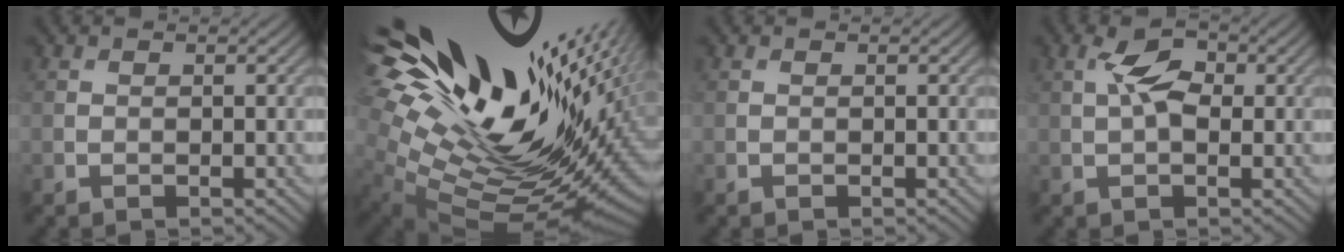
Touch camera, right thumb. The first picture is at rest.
{"total": 19.7, "force": [6.9, 9.0, 16.2], "torque": [-0.295, 0.016, 0.137]}
{"total": 0.0}
{"total": 4.1, "force": [0.5, 1.9, 3.5], "torque": [-0.074, 0.005, 0.001]}